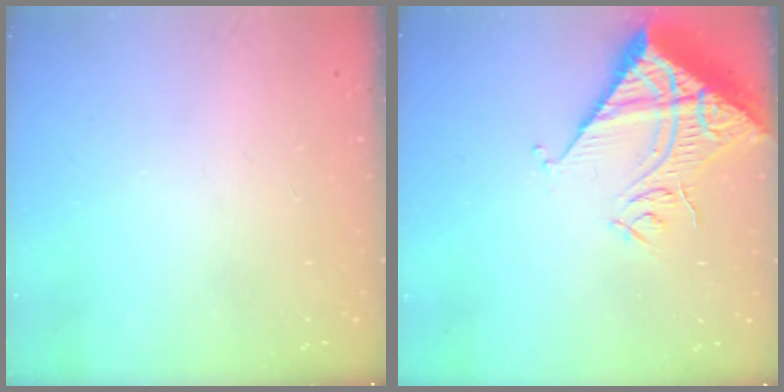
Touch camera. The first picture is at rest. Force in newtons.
{"total": 13.5, "press": 13.4, "slide": 1.7}